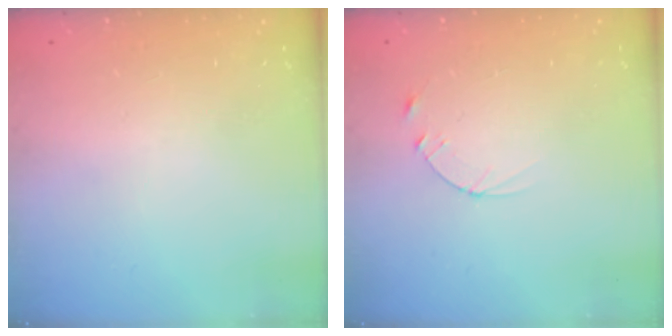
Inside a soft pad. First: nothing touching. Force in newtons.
{"total": 2.4, "press": 2.3, "slide": 0.2}